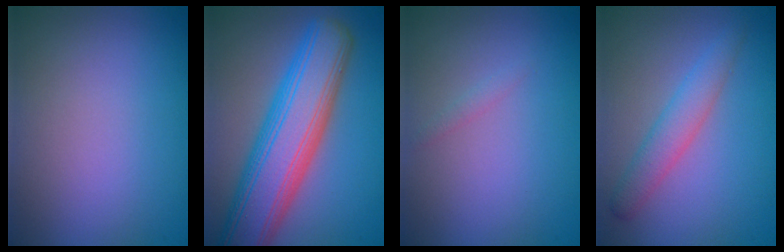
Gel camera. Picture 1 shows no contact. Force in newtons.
{"total": 10.4, "press": 10.4, "slide": 0.6}
{"total": 0.7, "press": 0.7, "slide": 0.0}
{"total": 2.7, "press": 2.7, "slide": 0.0}